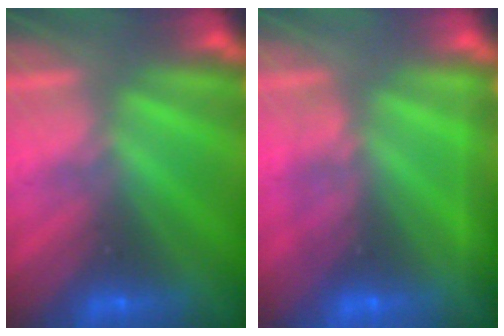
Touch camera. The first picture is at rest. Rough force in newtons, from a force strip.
{"total": 2.2}